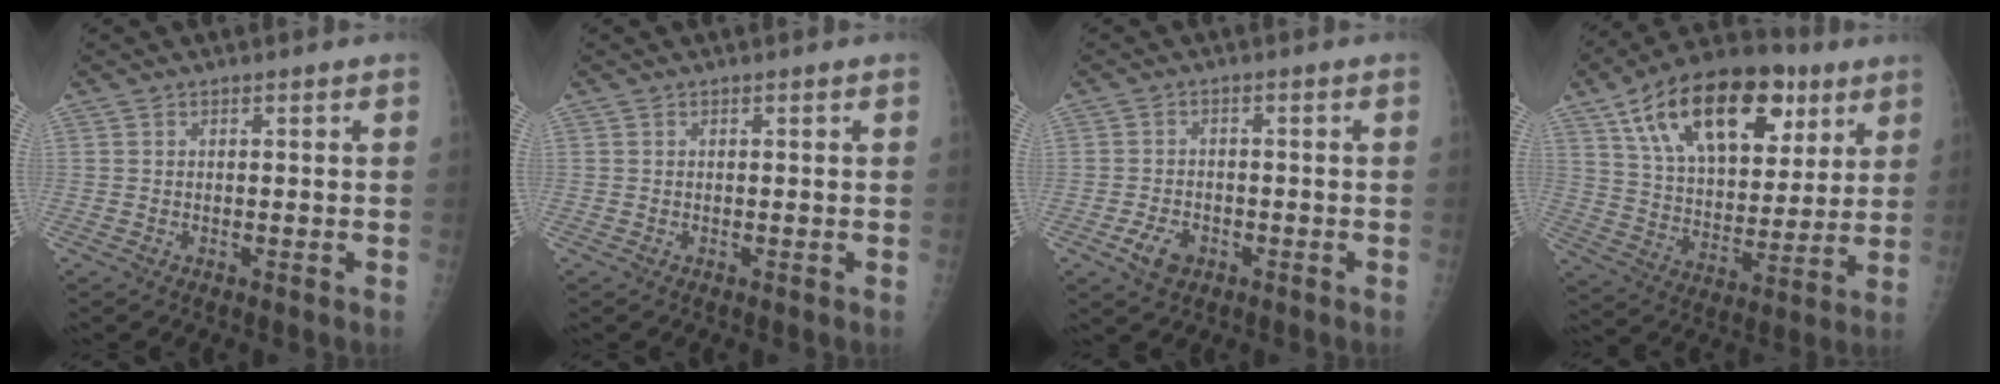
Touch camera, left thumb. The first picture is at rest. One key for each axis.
{"total": 0.0}
{"total": 4.4, "fx": -2.1, "fy": 3.0, "fz": 2.4, "tx": -0.039, "ty": 0.008, "tz": -0.034}
{"total": 25.4, "fx": 12.4, "fy": 14.0, "fz": 17.3, "tx": -0.254, "ty": -0.013, "tz": 0.205}